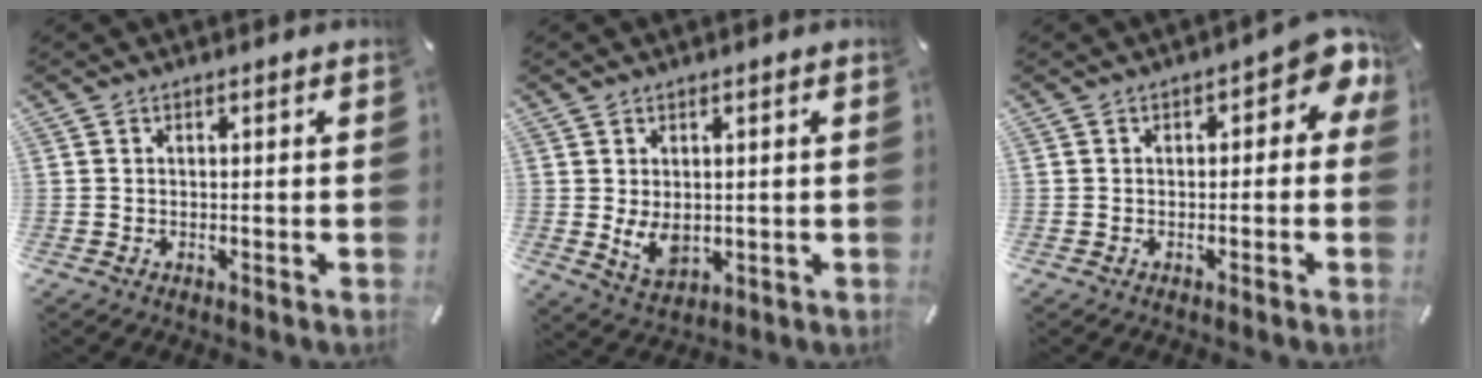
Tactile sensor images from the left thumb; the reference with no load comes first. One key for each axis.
{"total": 5.9, "fx": 0.2, "fy": 4.2, "fz": 4.1, "tx": -0.084, "ty": -0.010, "tz": 0.002}
{"total": 5.0, "fx": 0.5, "fy": 3.0, "fz": 4.0, "tx": -0.053, "ty": 0.003, "tz": 0.002}